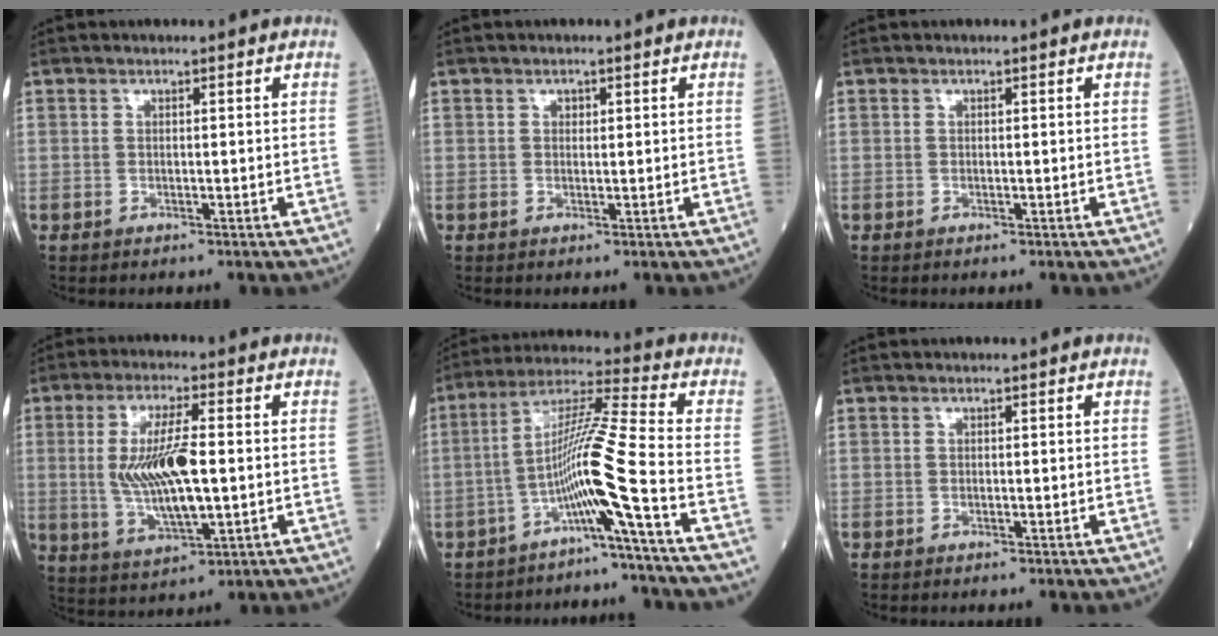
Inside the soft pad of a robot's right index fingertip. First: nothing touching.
{"total": 0.8, "force": [0.3, 0.6, 0.4], "torque": [-0.003, -0.001, 0.005]}
{"total": 0.0}
{"total": 10.8, "force": [0.0, 2.3, 10.5], "torque": [-0.213, -0.004, 0.004]}
{"total": 10.1, "force": [-4.6, -2.8, 8.5], "torque": [-0.164, 0.014, -0.087]}
{"total": 0.0}